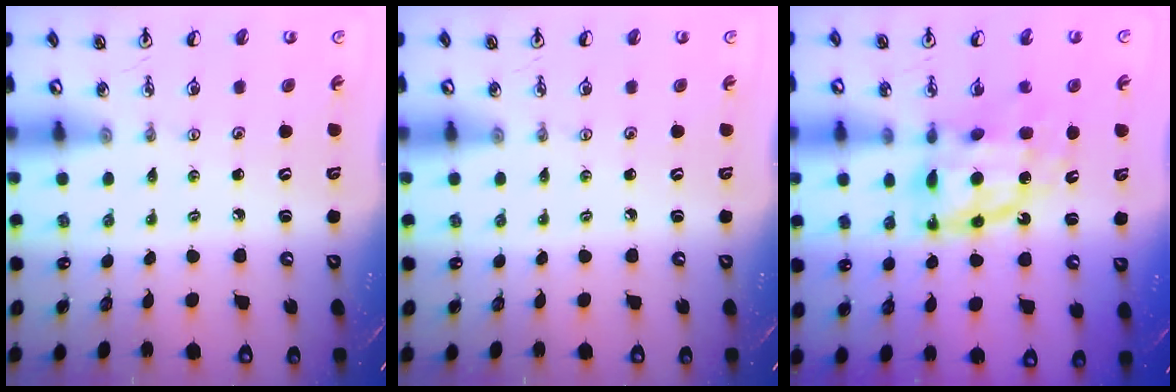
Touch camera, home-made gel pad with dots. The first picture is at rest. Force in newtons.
{"total": 0.0}
{"total": 11.5, "press": 11.5, "slide": 1.0}